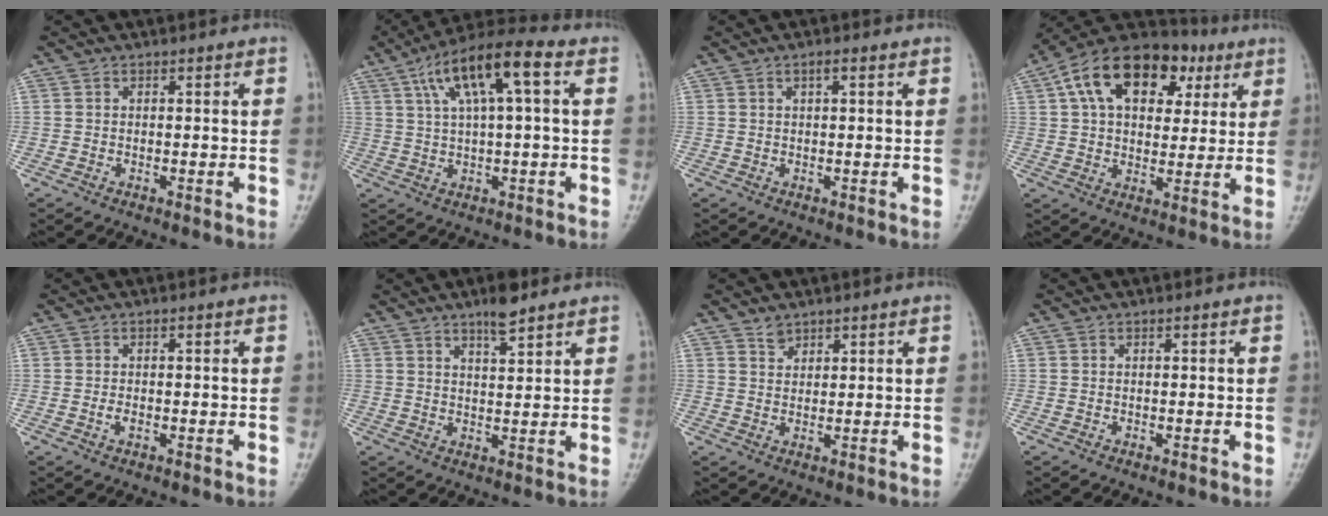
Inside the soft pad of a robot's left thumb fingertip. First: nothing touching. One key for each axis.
{"total": 12.7, "fx": 4.3, "fy": 3.4, "fz": 11.5, "tx": -0.210, "ty": 0.026, "tz": 0.069}
{"total": 1.5, "fx": 0.7, "fy": 0.3, "fz": 1.3, "tx": -0.024, "ty": 0.004, "tz": 0.010}
{"total": 20.0, "fx": 7.7, "fy": 12.5, "fz": 13.6, "tx": -0.198, "ty": 0.016, "tz": 0.116}
{"total": 1.2, "fx": -0.5, "fy": 0.6, "fz": 0.9, "tx": -0.016, "ty": 0.003, "tz": -0.009}
{"total": 4.8, "fx": 3.6, "fy": 1.1, "fz": 2.9, "tx": -0.039, "ty": -0.023, "tz": 0.057}
{"total": 2.6, "fx": 2.1, "fy": 1.4, "fz": 0.7, "tx": -0.001, "ty": -0.014, "tz": 0.038}
{"total": 0.0}